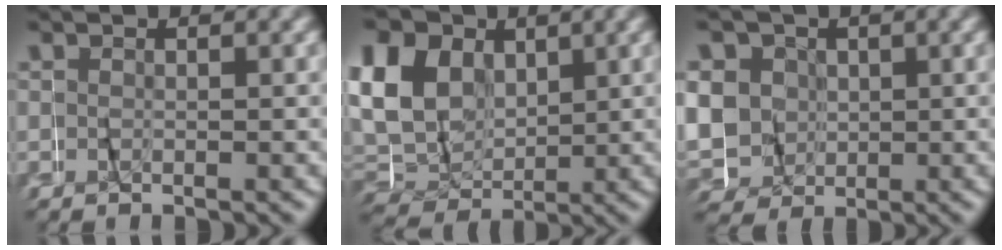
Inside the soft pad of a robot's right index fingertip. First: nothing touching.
{"total": 12.4, "force": [3.1, 10.6, 5.7], "torque": [-0.132, 0.006, 0.039]}
{"total": 11.9, "force": [1.7, 11.1, 3.9], "torque": [-0.117, -0.018, 0.025]}